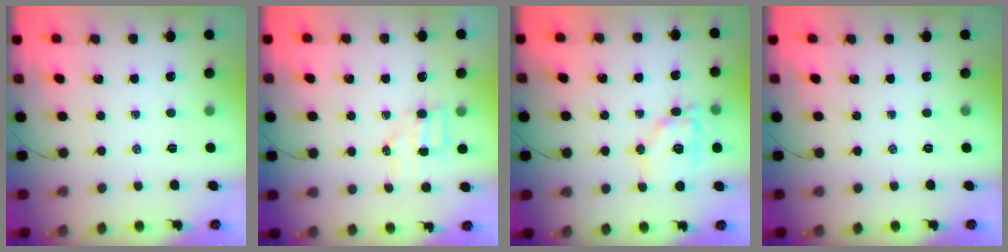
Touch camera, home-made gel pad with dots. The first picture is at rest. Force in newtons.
{"total": 4.8, "press": 4.7, "slide": 0.7}
{"total": 12.3, "press": 12.1, "slide": 1.7}
{"total": 0.0}